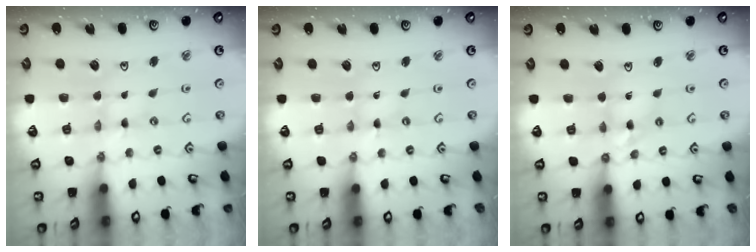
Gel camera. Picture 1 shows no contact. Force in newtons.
{"total": 0.0}
{"total": 7.0, "press": 7.0, "slide": 0.6}